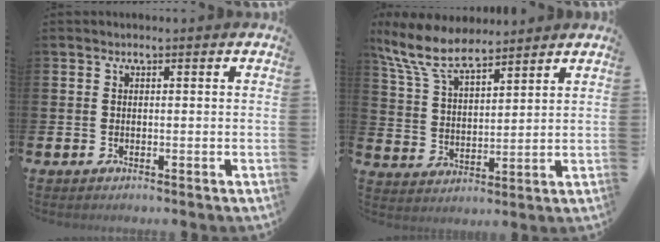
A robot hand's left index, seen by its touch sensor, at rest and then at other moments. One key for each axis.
{"total": 8.6, "fx": 7.5, "fy": 2.3, "fz": 3.4, "tx": -0.102, "ty": -0.027, "tz": 0.138}